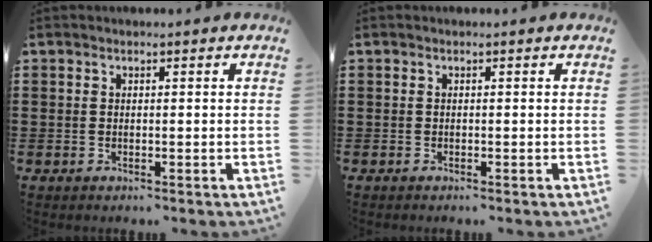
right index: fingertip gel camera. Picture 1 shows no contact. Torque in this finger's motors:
{"motor_torque": [-1.06, 1.07, -0.42, -0.06]}